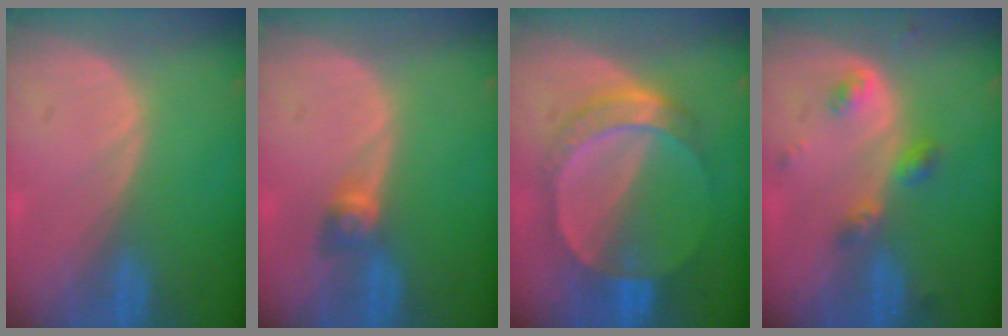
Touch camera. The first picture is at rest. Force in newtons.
{"total": 2.6, "press": 2.4, "slide": 1.0}
{"total": 6.8, "press": 6.8, "slide": 0.3}
{"total": 4.5, "press": 4.1, "slide": 1.9}